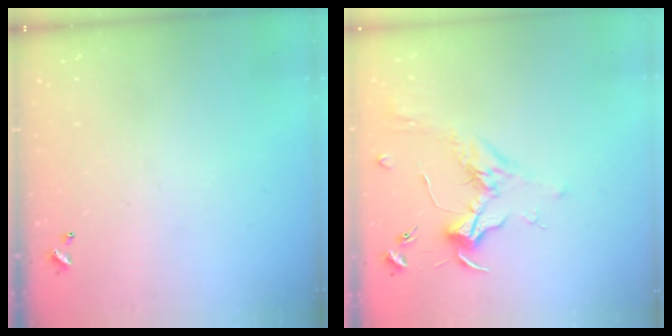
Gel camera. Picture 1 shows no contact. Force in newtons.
{"total": 1.8, "press": 1.6, "slide": 0.7}